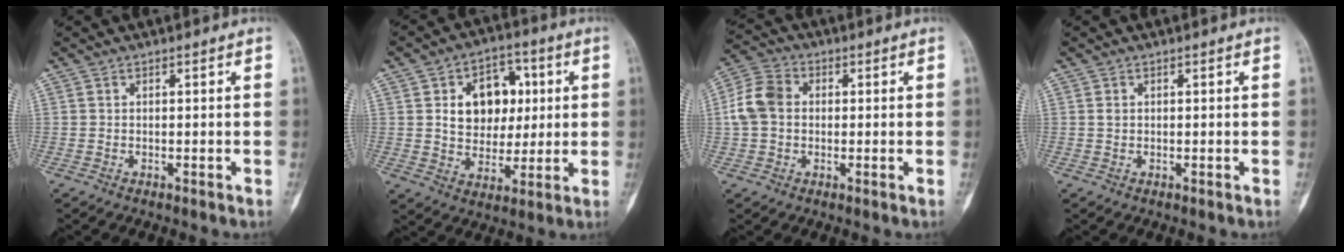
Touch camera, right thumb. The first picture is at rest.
{"total": 13.2, "force": [2.8, 9.8, 8.3], "torque": [-0.075, 0.002, 0.048]}
{"total": 7.8, "force": [0.4, 6.1, 4.8], "torque": [-0.095, 0.022, -0.001]}
{"total": 0.6, "force": [0.1, 0.6, 0.2], "torque": [0.001, 0.002, 0.002]}